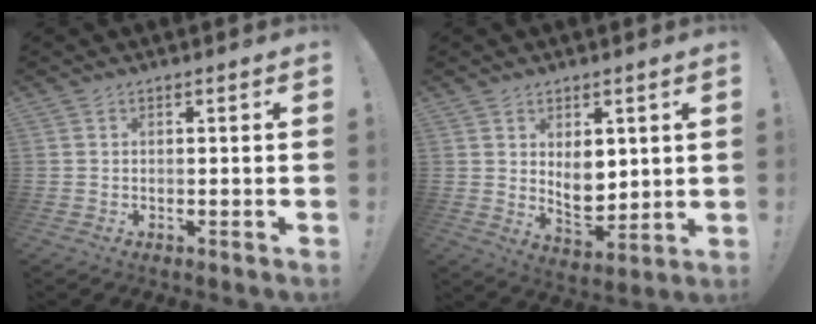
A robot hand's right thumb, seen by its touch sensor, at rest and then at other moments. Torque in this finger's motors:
{"motor_torque": [-0.22, 0.13, 0.30, 0.29, 0.05]}